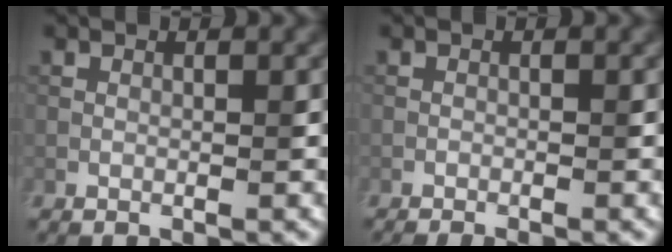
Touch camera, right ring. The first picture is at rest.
{"total": 1.1, "force": [-0.8, 0.2, 0.8], "torque": [-0.011, 0.001, -0.013]}